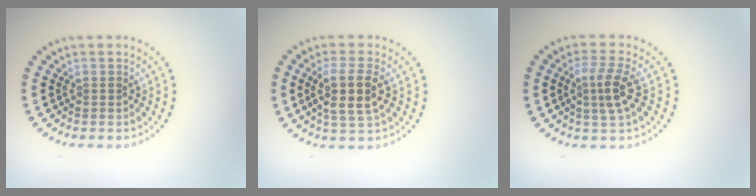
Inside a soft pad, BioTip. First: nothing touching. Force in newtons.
{"total": 3.7, "press": 3.4, "slide": 1.4}
{"total": 2.9, "press": 2.5, "slide": 1.4}